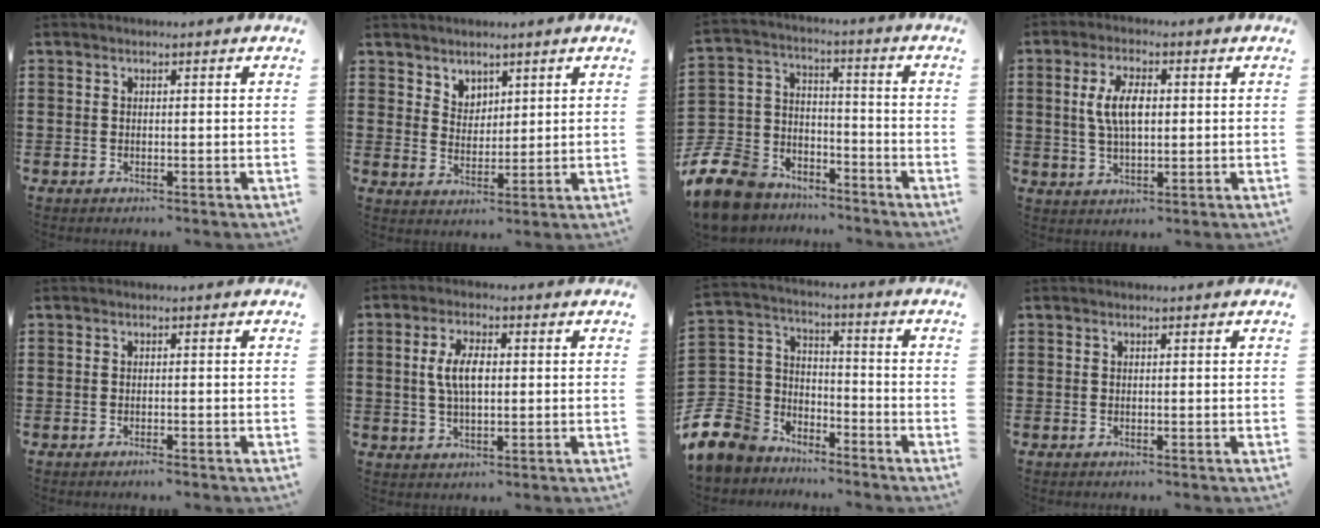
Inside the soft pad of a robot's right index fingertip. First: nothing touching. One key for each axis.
{"total": 3.6, "fx": 2.8, "fy": 2.2, "fz": -0.1, "tx": -0.010, "ty": 0.002, "tz": 0.054}
{"total": 11.1, "fx": -9.2, "fy": 5.5, "fz": 3.0, "tx": -0.109, "ty": 0.021, "tz": -0.187}
{"total": 6.3, "fx": 0.7, "fy": 2.7, "fz": 5.7, "tx": -0.120, "ty": 0.009, "tz": 0.007}
{"total": 0.8, "fx": -0.7, "fy": 0.1, "fz": 0.3, "tx": -0.008, "ty": -0.003, "tz": -0.013}
{"total": 5.6, "fx": 0.4, "fy": 2.4, "fz": 5.0, "tx": -0.114, "ty": 0.005, "tz": 0.000}
{"total": 8.7, "fx": -5.7, "fy": 6.5, "fz": 1.2, "tx": -0.096, "ty": -0.004, "tz": -0.118}
{"total": 0.0}